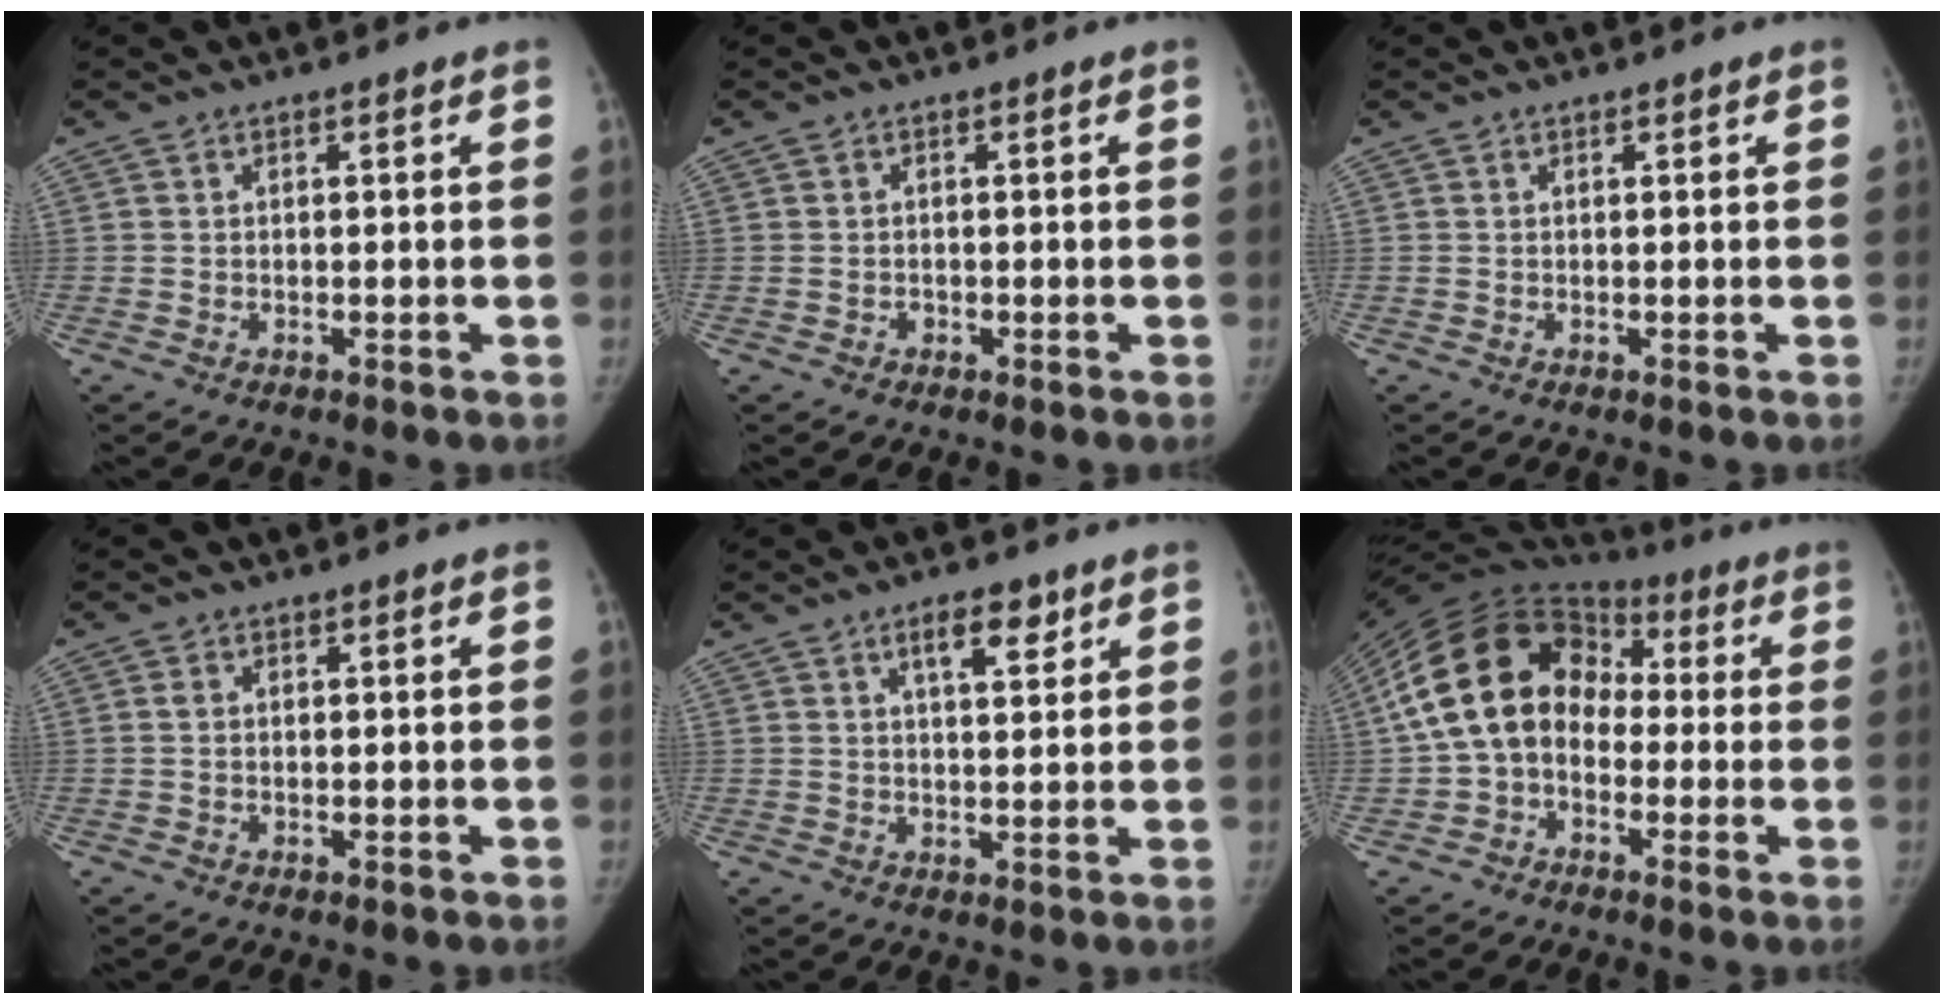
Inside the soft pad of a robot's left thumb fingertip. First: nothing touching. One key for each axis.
{"total": 0.8, "fx": -0.5, "fy": 0.7, "fz": 0.0, "tx": 0.009, "ty": 0.001, "tz": -0.010}
{"total": 0.0}
{"total": 1.0, "fx": 0.0, "fy": 0.7, "fz": 0.6, "tx": -0.009, "ty": 0.001, "tz": -0.001}
{"total": 5.7, "fx": 3.2, "fy": 2.3, "fz": 4.1, "tx": -0.049, "ty": -0.018, "tz": 0.049}
{"total": 17.2, "fx": -0.5, "fy": 13.1, "fz": 11.2, "tx": -0.190, "ty": 0.045, "tz": -0.022}